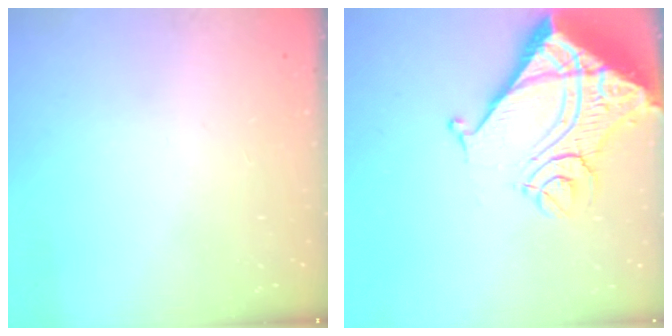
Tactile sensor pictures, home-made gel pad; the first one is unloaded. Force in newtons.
{"total": 20.9, "press": 20.7, "slide": 2.6}